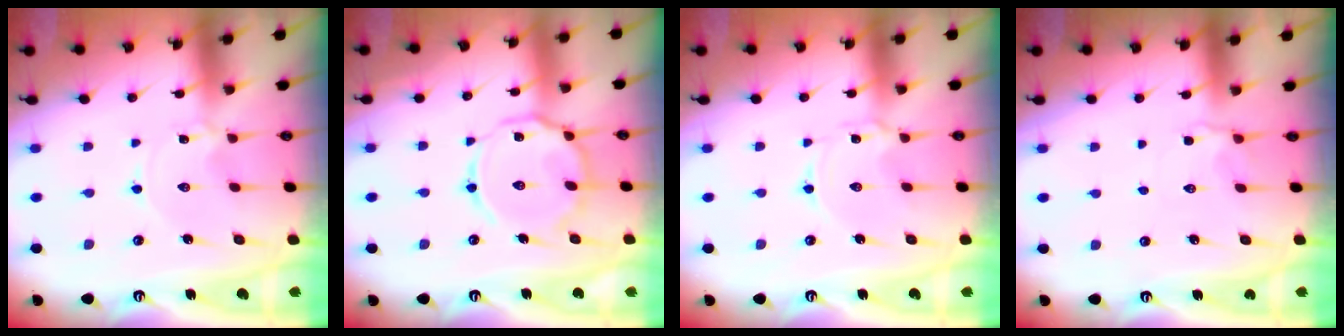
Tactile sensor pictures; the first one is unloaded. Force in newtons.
{"total": 13.9, "press": 13.9, "slide": 1.2}
{"total": 1.4, "press": 1.4, "slide": 0.2}
{"total": 2.3, "press": 2.0, "slide": 1.2}